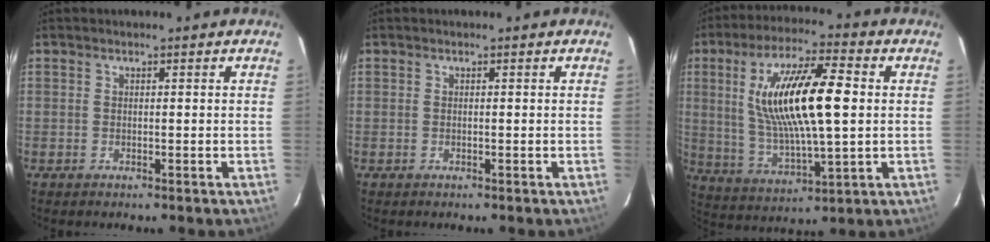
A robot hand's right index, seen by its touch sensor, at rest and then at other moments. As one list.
[{"total": 0.0}, {"total": 18.4, "force": [2.8, 4.9, 17.5], "torque": [-0.330, 0.006, 0.060]}]